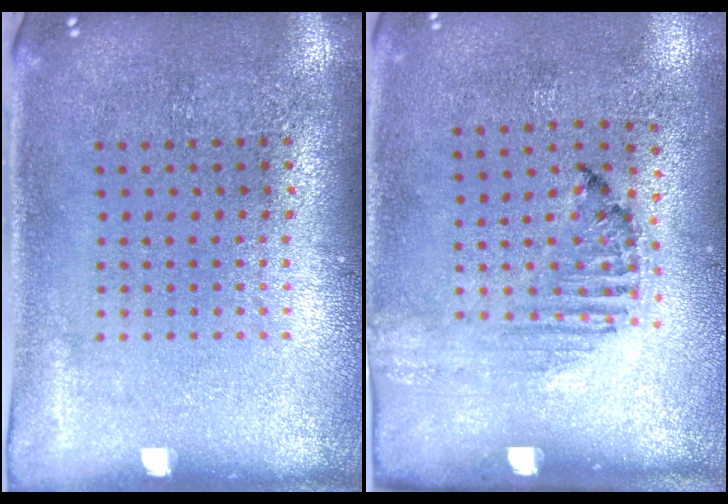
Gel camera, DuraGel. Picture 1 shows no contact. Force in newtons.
{"total": 1.3, "press": 1.1, "slide": 0.6}